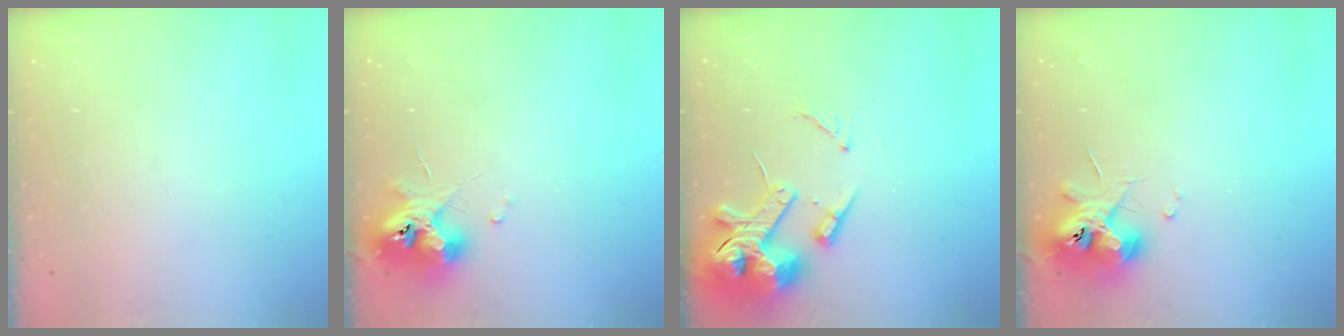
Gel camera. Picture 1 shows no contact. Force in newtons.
{"total": 12.1, "press": 12.0, "slide": 0.9}
{"total": 14.2, "press": 14.0, "slide": 2.1}
{"total": 10.6, "press": 10.5, "slide": 1.5}